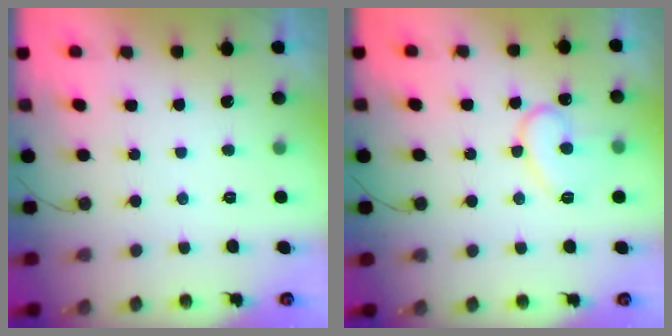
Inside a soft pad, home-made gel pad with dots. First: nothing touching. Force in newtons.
{"total": 11.4, "press": 11.4, "slide": 0.9}